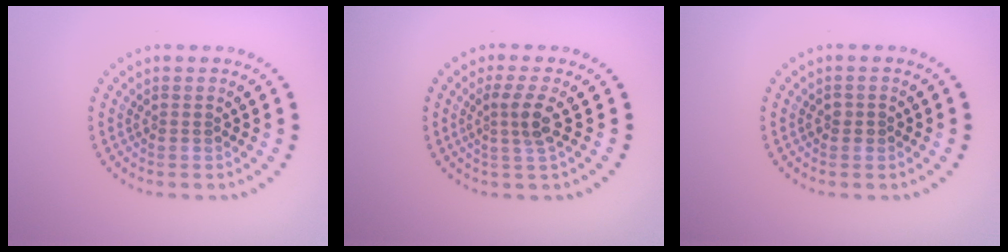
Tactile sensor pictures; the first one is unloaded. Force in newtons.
{"total": 2.4, "press": 1.8, "slide": 1.6}
{"total": 0.9, "press": 0.9, "slide": 0.0}